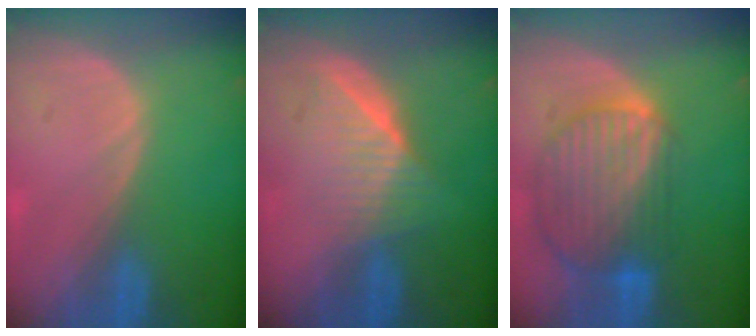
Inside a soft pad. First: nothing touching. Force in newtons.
{"total": 6.5, "press": 5.9, "slide": 2.7}
{"total": 10.4, "press": 8.9, "slide": 5.4}